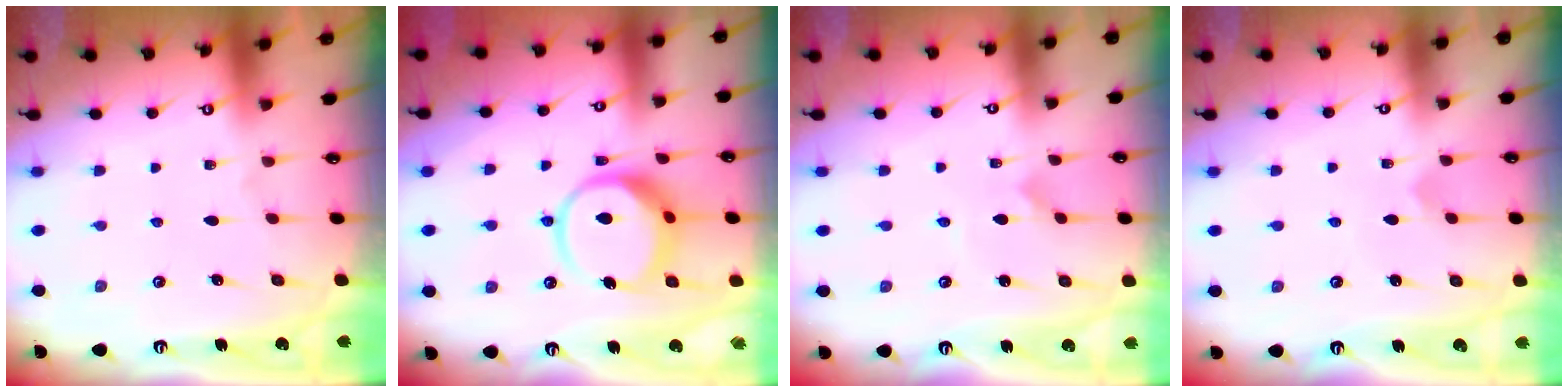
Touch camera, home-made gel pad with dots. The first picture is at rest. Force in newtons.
{"total": 12.1, "press": 12.0, "slide": 1.4}
{"total": 2.8, "press": 2.7, "slide": 0.3}
{"total": 2.6, "press": 2.6, "slide": 0.1}